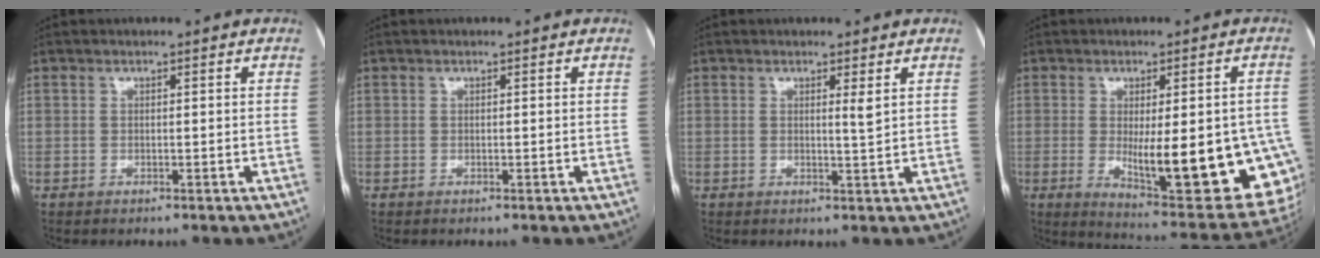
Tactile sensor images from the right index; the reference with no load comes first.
{"total": 0.0}
{"total": 1.7, "force": [0.7, -0.2, 1.5], "torque": [-0.026, -0.007, 0.011]}
{"total": 20.7, "force": [-4.1, 5.7, 19.5], "torque": [-0.177, -0.015, -0.030]}